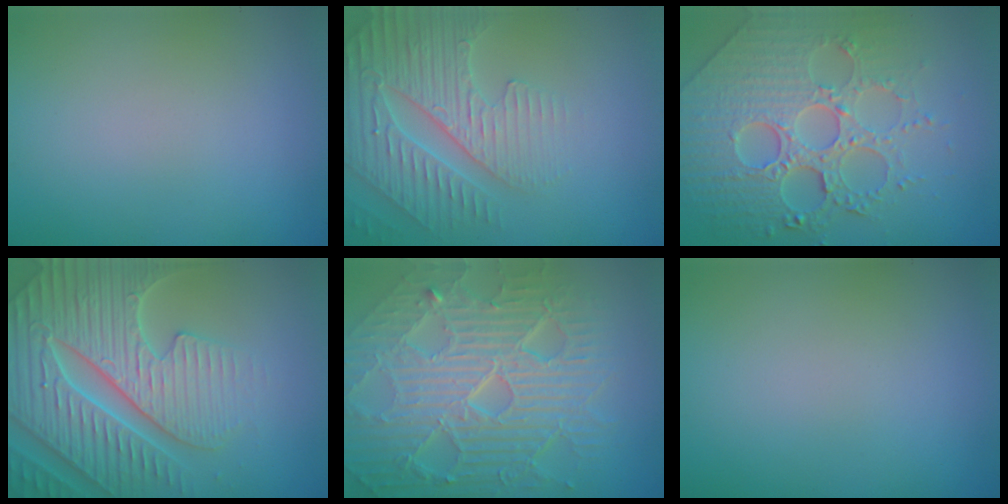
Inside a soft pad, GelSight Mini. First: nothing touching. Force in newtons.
{"total": 4.5, "press": 4.3, "slide": 1.2}
{"total": 7.9, "press": 6.0, "slide": 5.1}
{"total": 7.6, "press": 7.4, "slide": 1.7}
{"total": 10.7, "press": 7.0, "slide": 8.1}
{"total": 0.0}